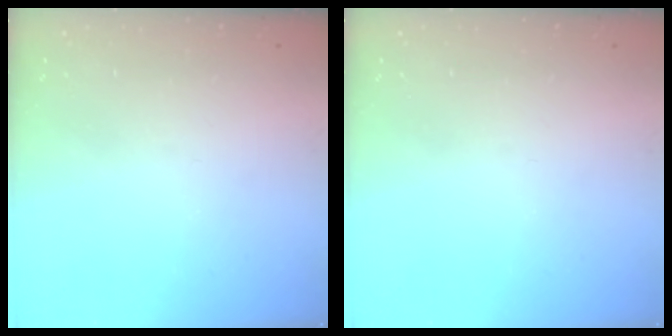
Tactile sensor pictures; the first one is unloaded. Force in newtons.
{"total": 0.0}